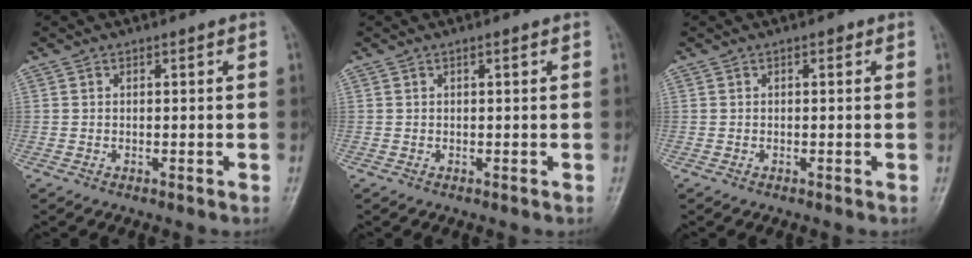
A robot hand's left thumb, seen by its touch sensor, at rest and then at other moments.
{"total": 0.0}
{"total": 0.6, "force": [0.2, 0.4, 0.4], "torque": [-0.001, 0.001, 0.000]}